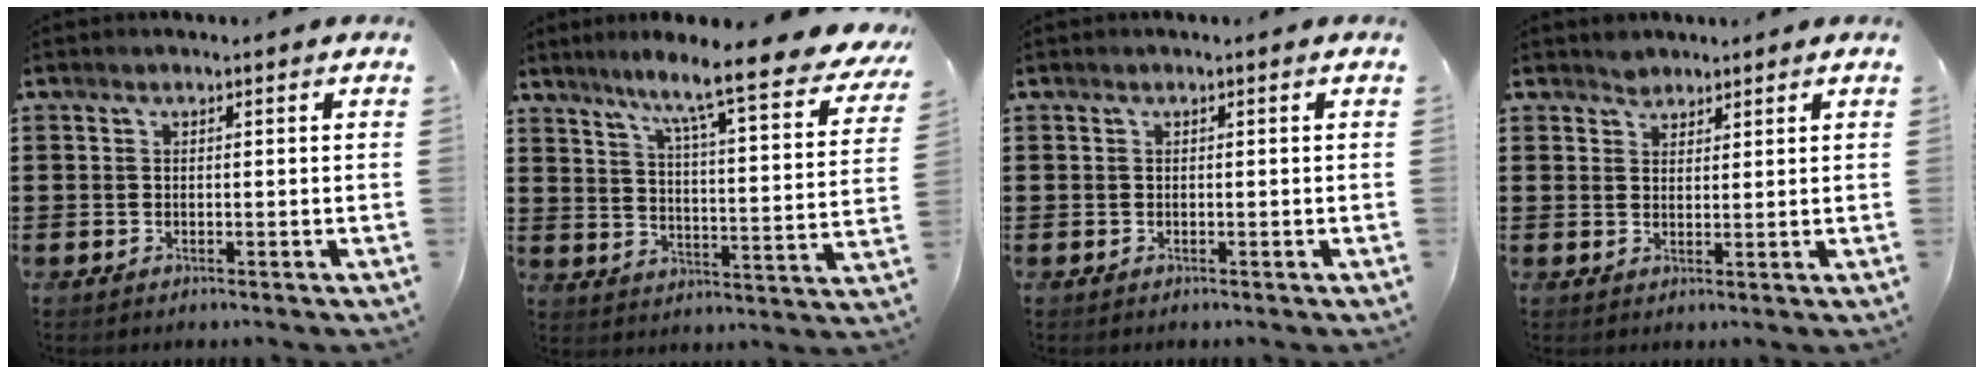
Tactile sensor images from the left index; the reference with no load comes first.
{"total": 9.1, "force": [7.4, -0.4, 5.3], "torque": [-0.108, -0.061, 0.109]}
{"total": 0.0}
{"total": 1.8, "force": [1.6, 0.9, -0.1], "torque": [0.006, -0.001, 0.031]}